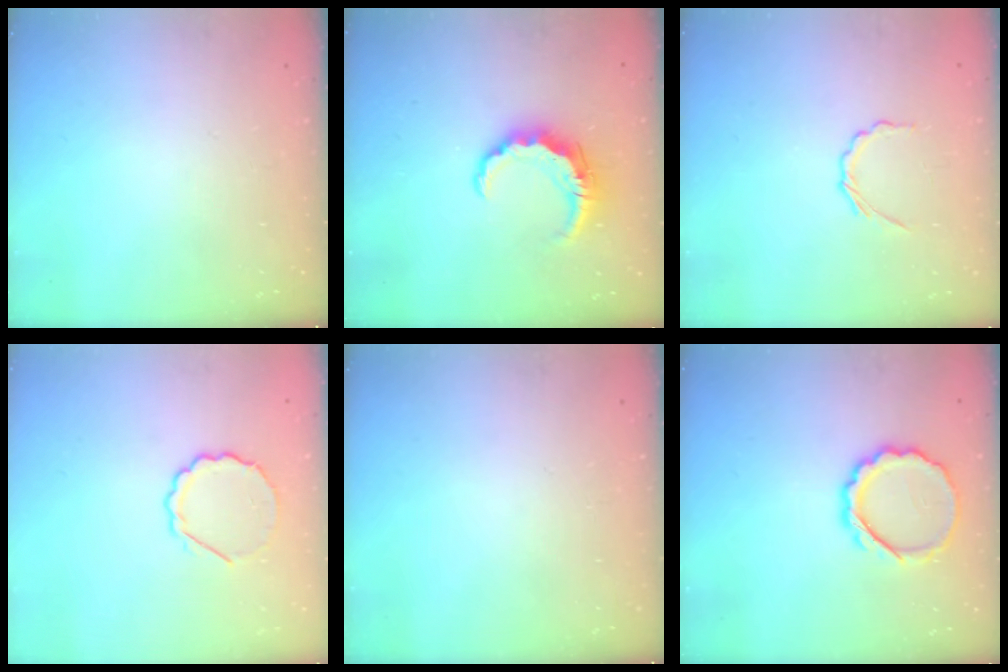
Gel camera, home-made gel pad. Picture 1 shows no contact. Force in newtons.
{"total": 7.1, "press": 7.1, "slide": 0.1}
{"total": 2.4, "press": 2.3, "slide": 0.9}
{"total": 7.1, "press": 6.9, "slide": 1.6}
{"total": 0.0}
{"total": 9.9, "press": 9.8, "slide": 1.4}